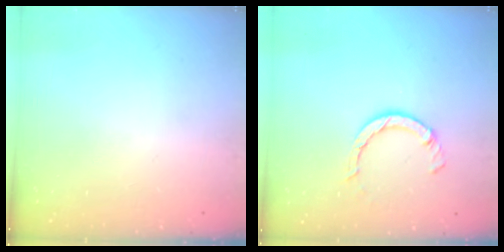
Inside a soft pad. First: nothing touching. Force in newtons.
{"total": 5.8, "press": 5.8, "slide": 0.8}